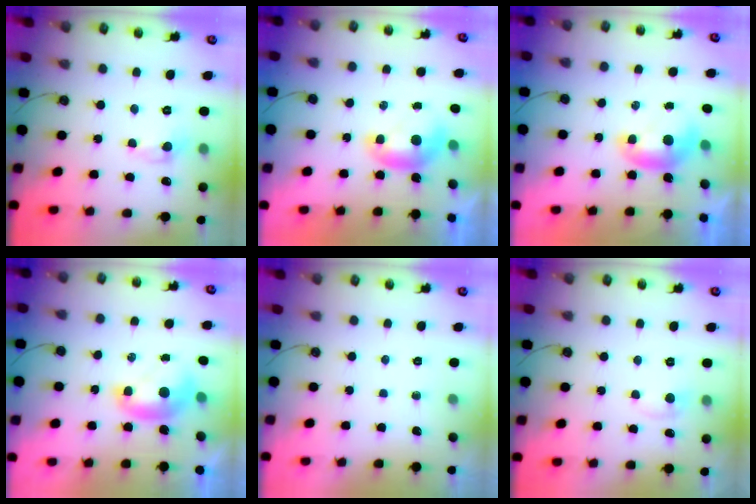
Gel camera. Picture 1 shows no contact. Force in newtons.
{"total": 0.0}
{"total": 0.0}
{"total": 1.4, "press": 1.4, "slide": 0.1}
{"total": 0.0}
{"total": 0.9, "press": 0.6, "slide": 0.7}